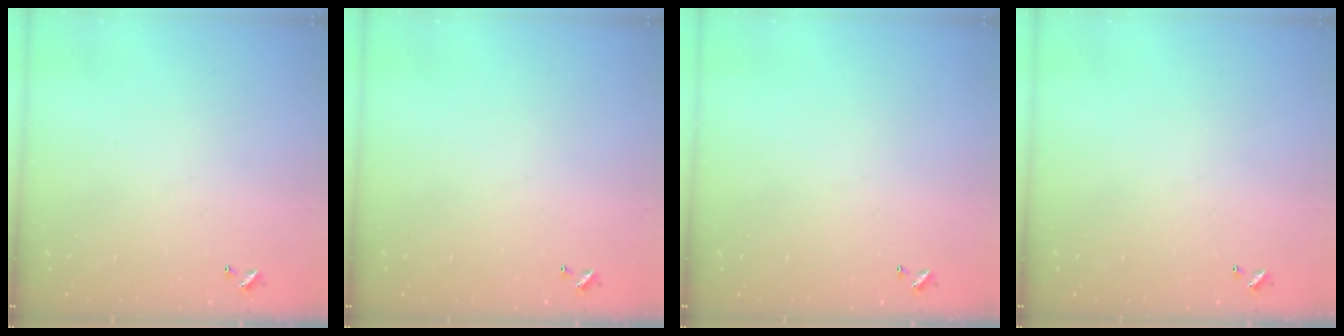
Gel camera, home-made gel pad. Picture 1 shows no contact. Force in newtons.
{"total": 0.0}
{"total": 0.0}
{"total": 0.0}